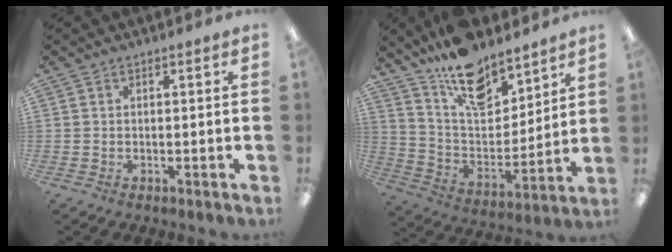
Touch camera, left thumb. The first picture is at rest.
{"total": 16.0, "force": [12.8, 7.0, 6.7], "torque": [-0.124, -0.087, 0.229]}